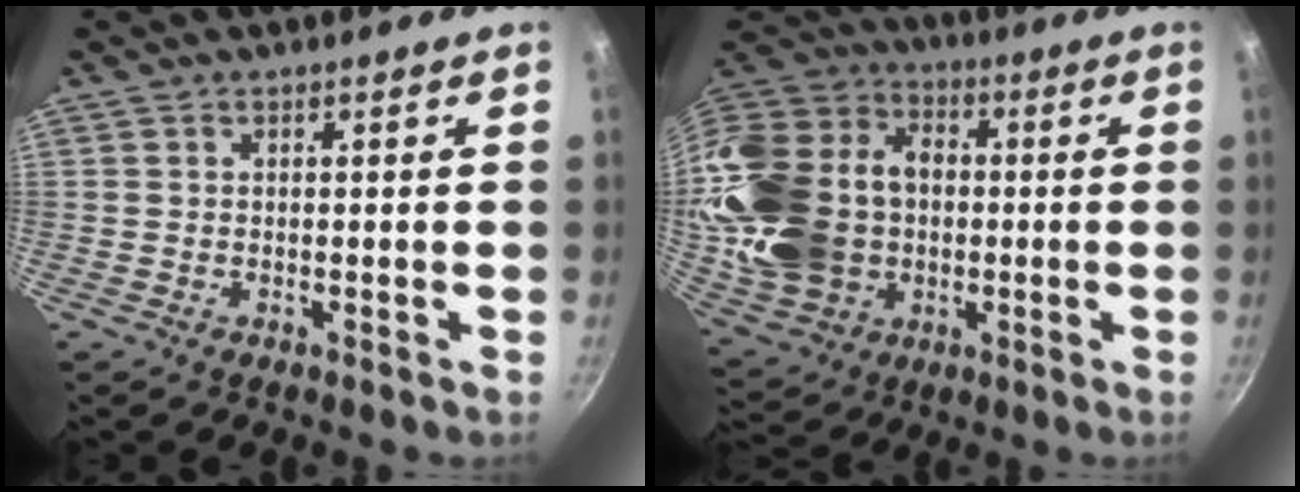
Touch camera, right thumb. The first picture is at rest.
{"total": 25.9, "force": [-0.7, 19.7, 16.7], "torque": [-0.323, 0.041, 0.005]}